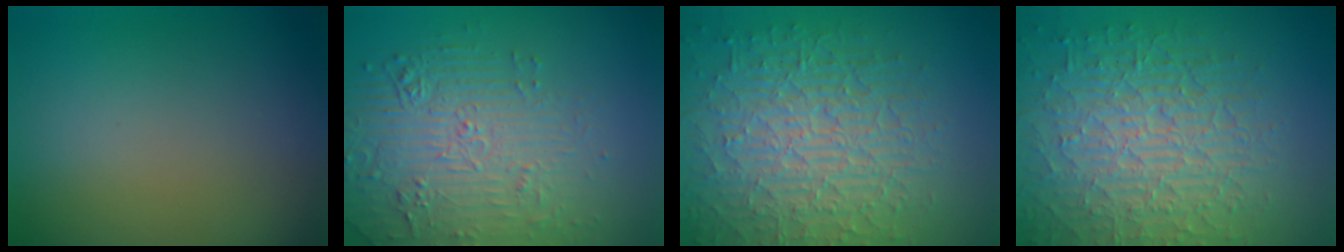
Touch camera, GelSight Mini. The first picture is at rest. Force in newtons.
{"total": 4.4, "press": 4.1, "slide": 1.5}
{"total": 9.0, "press": 6.2, "slide": 6.5}
{"total": 9.0, "press": 6.2, "slide": 6.5}